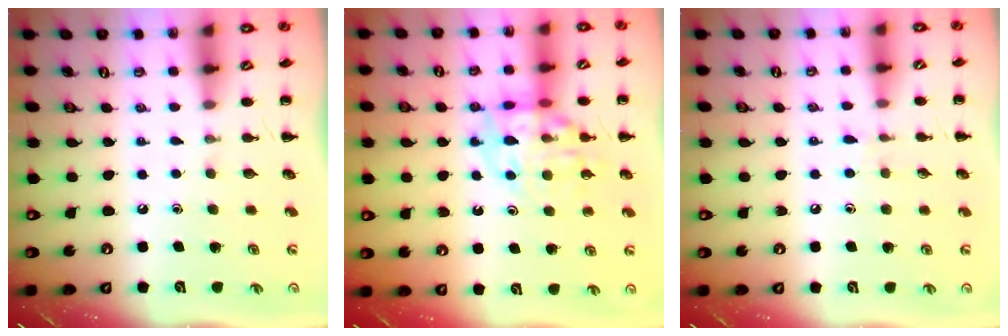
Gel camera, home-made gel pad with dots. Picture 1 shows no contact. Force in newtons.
{"total": 13.2, "press": 13.0, "slide": 2.1}
{"total": 5.4, "press": 4.9, "slide": 2.2}